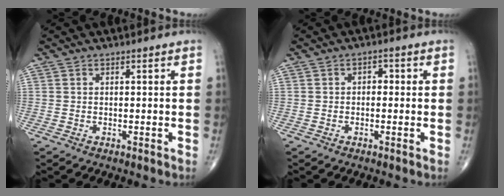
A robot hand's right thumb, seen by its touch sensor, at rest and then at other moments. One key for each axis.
{"total": 1.8, "fx": 0.0, "fy": 1.3, "fz": 1.2, "tx": 0.001, "ty": 0.008, "tz": -0.008}